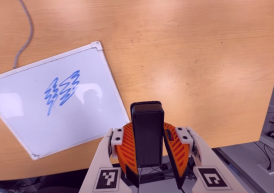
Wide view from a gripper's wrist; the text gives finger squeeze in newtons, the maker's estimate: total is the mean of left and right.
{"total": 6.4, "left": 6.0, "right": 6.8}